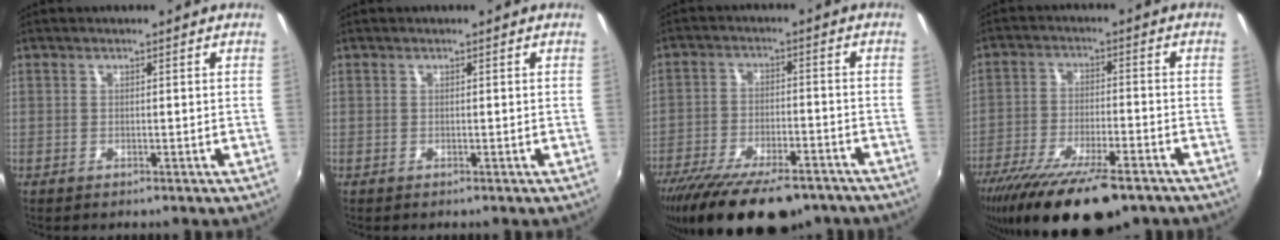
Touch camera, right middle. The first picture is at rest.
{"total": 0.0}
{"total": 19.1, "force": [-14.4, 6.7, 10.6], "torque": [-0.210, -0.042, -0.218]}
{"total": 18.4, "force": [-13.5, 4.8, 11.5], "torque": [-0.224, -0.052, -0.218]}